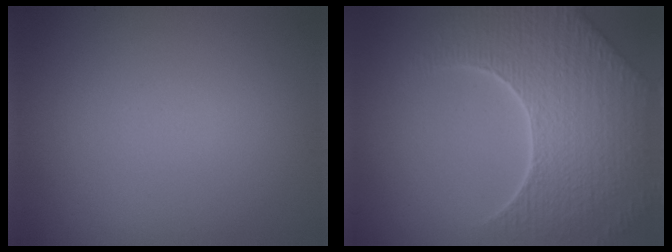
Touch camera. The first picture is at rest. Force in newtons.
{"total": 8.7, "press": 6.1, "slide": 6.1}